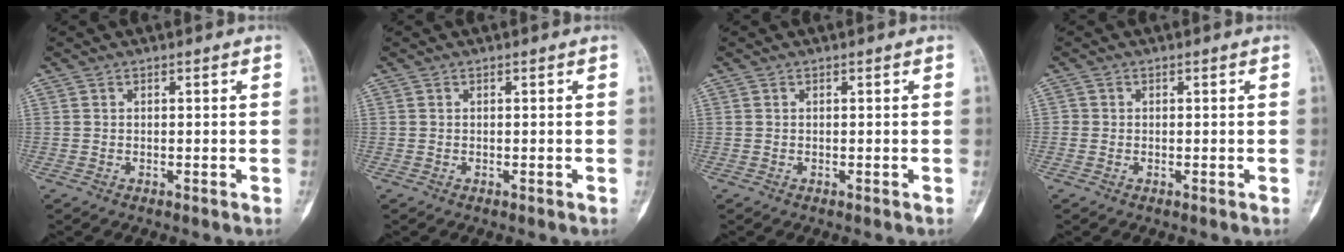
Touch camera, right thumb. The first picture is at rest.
{"total": 0.0}
{"total": 0.0}
{"total": 0.6, "force": [-0.1, 0.6, 0.1], "torque": [0.001, 0.003, -0.005]}